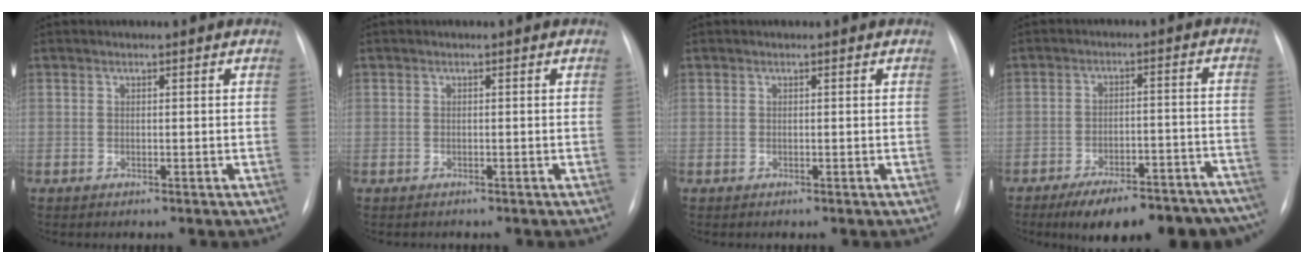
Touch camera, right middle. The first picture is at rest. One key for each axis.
{"total": 0.7, "fx": -0.4, "fy": 0.5, "fz": -0.1, "tx": -0.006, "ty": 0.003, "tz": -0.008}
{"total": 0.0}
{"total": 20.0, "fx": -16.7, "fy": 5.9, "fz": 9.1, "tx": -0.073, "ty": 0.027, "tz": -0.216}